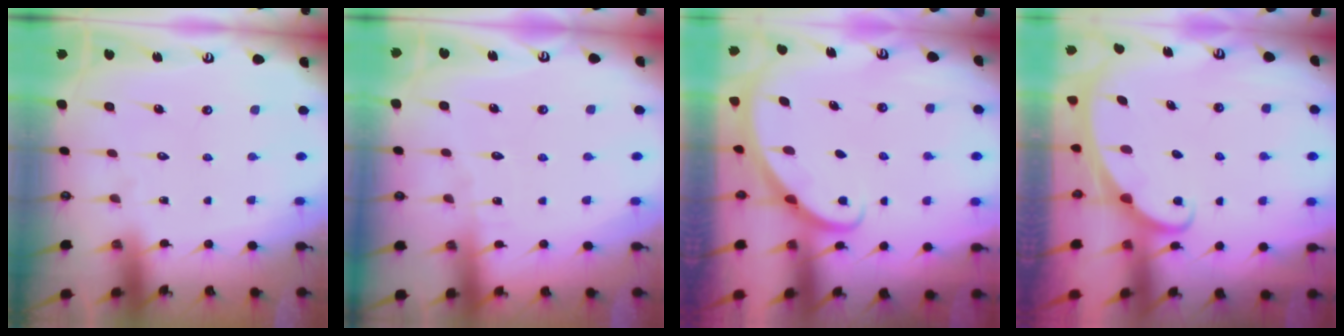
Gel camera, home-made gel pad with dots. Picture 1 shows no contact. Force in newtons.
{"total": 2.3, "press": 2.3, "slide": 0.2}
{"total": 2.2, "press": 2.2, "slide": 0.1}
{"total": 1.9, "press": 1.9, "slide": 0.1}